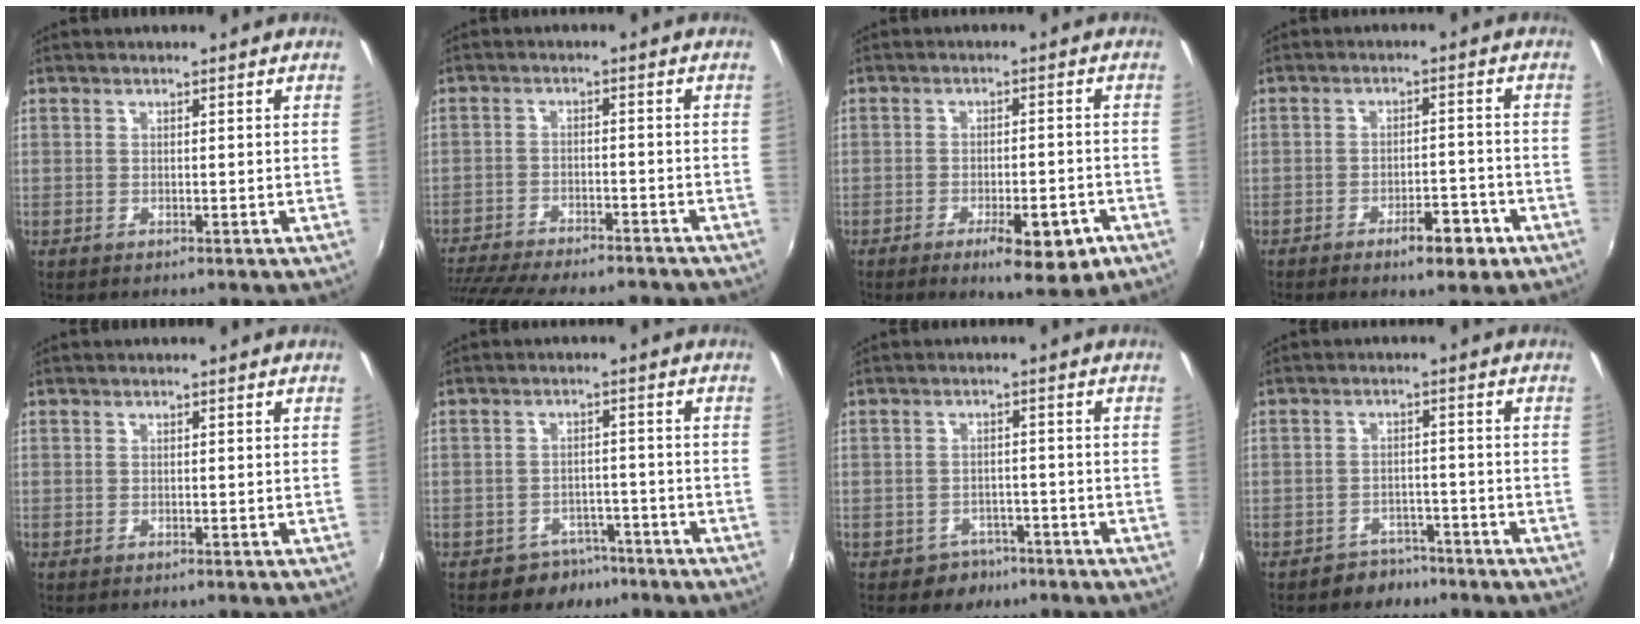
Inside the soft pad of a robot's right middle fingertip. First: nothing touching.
{"total": 18.6, "force": [-16.0, 4.3, 8.5], "torque": [-0.176, -0.032, -0.237]}
{"total": 8.2, "force": [-4.5, 2.4, 6.5], "torque": [-0.107, -0.009, -0.056]}
{"total": 6.0, "force": [-3.8, 2.0, 4.2], "torque": [-0.074, 0.001, -0.047]}
{"total": 0.0}
{"total": 5.2, "force": [-3.8, 3.6, 0.4], "torque": [-0.012, 0.020, -0.048]}
{"total": 4.5, "force": [-3.0, 3.4, 0.5], "torque": [-0.022, 0.006, -0.039]}
{"total": 4.5, "force": [-3.6, 2.6, 0.1], "torque": [-0.009, 0.013, -0.053]}